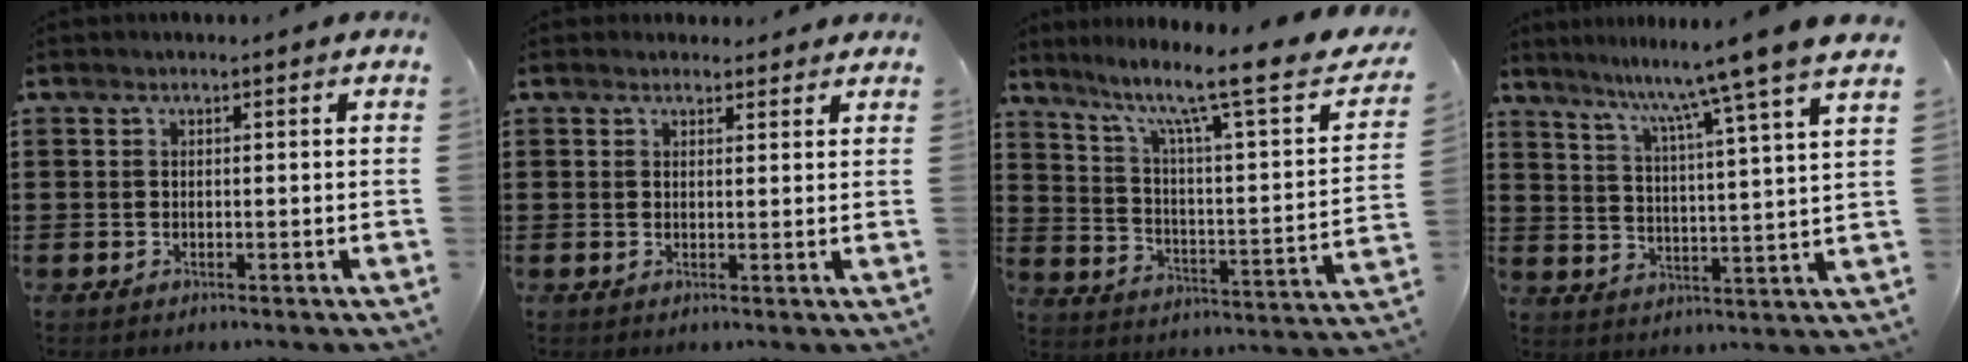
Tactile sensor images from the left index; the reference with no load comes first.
{"total": 1.9, "force": [1.8, 0.7, 0.2], "torque": [0.001, 0.001, 0.033]}
{"total": 10.6, "force": [7.5, 1.4, 7.4], "torque": [-0.145, -0.056, 0.111]}
{"total": 9.3, "force": [8.0, -2.1, 4.1], "torque": [-0.102, -0.058, 0.126]}